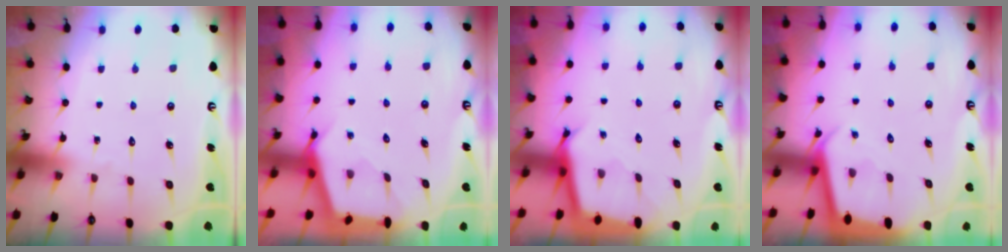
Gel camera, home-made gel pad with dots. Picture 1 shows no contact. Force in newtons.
{"total": 2.6, "press": 2.6, "slide": 0.3}
{"total": 2.7, "press": 2.7, "slide": 0.1}
{"total": 2.3, "press": 2.3, "slide": 0.1}